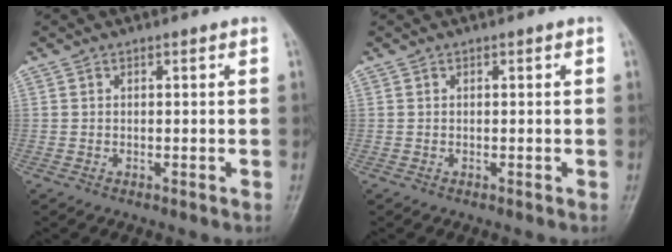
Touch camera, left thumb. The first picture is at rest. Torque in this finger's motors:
{"motor_torque": [0.00, 0.00, 0.00, 0.00, 0.00]}